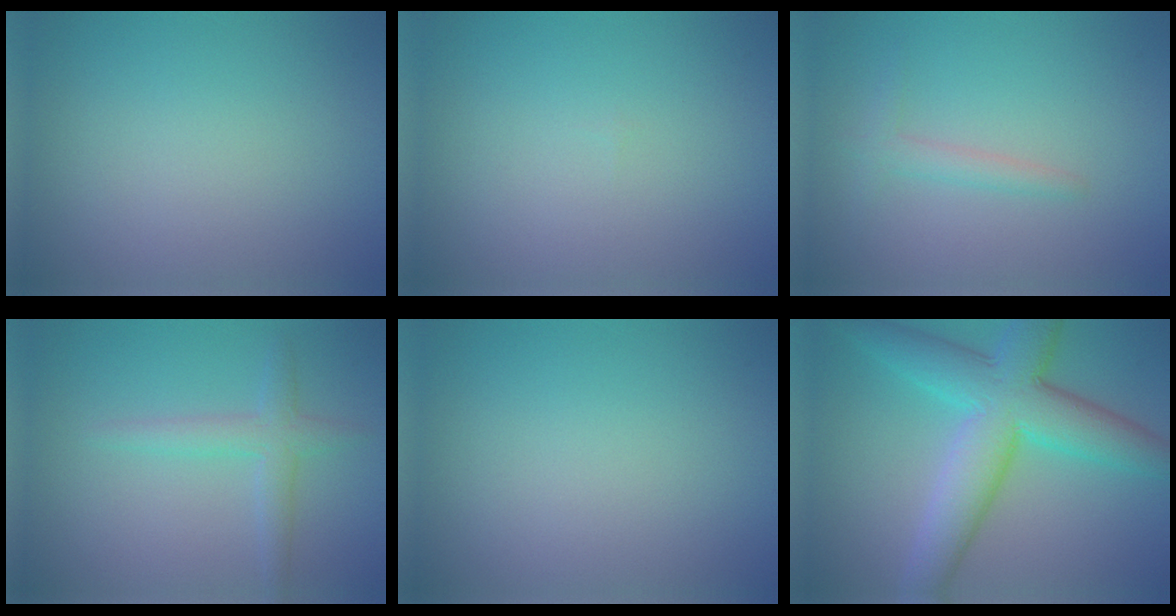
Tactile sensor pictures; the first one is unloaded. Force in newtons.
{"total": 0.0}
{"total": 1.6, "press": 1.6, "slide": 0.1}
{"total": 2.3, "press": 2.3, "slide": 0.1}
{"total": 0.0}
{"total": 9.0, "press": 9.0, "slide": 0.1}